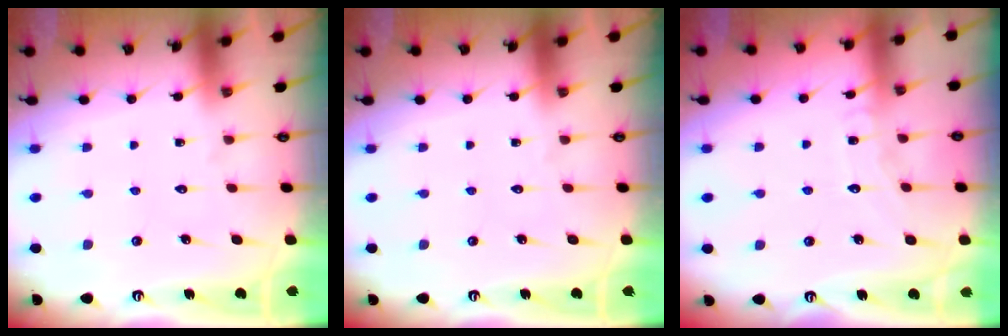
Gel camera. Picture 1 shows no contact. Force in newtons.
{"total": 0.0}
{"total": 6.3, "press": 6.3, "slide": 0.6}